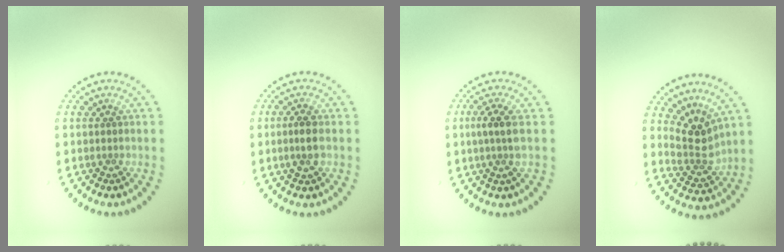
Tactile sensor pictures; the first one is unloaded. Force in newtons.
{"total": 2.1, "press": 2.0, "slide": 0.5}
{"total": 2.3, "press": 1.8, "slide": 1.4}
{"total": 3.1, "press": 2.4, "slide": 2.0}